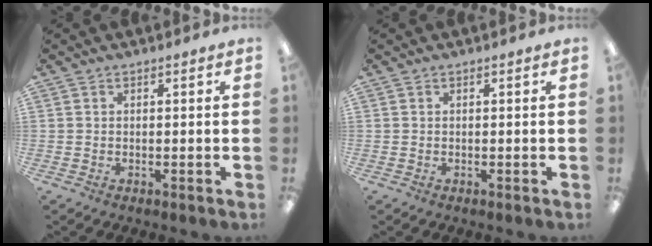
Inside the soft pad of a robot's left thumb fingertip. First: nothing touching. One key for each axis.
{"total": 0.0}